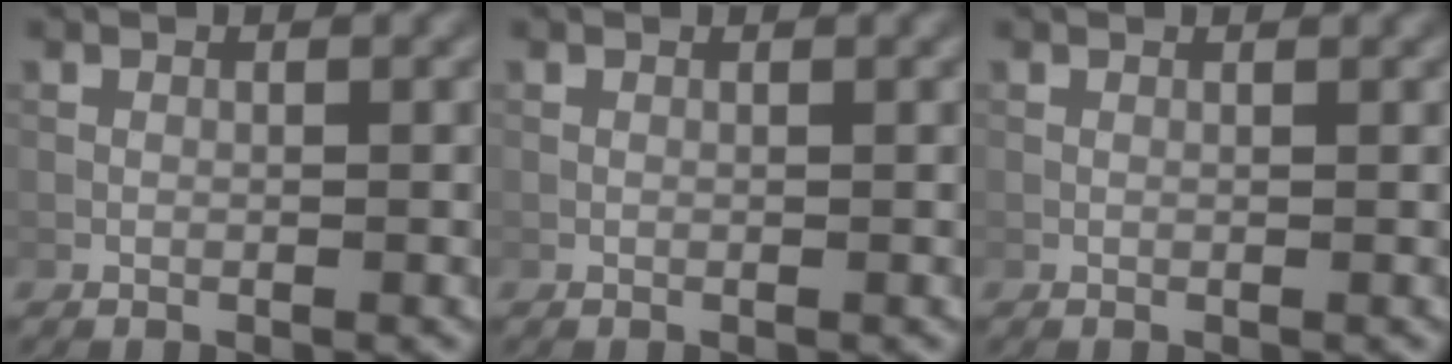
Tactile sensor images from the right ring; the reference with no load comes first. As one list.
[{"total": 0.0}, {"total": 0.8, "force": [0.7, 0.1, 0.2], "torque": [-0.007, -0.001, 0.004]}]